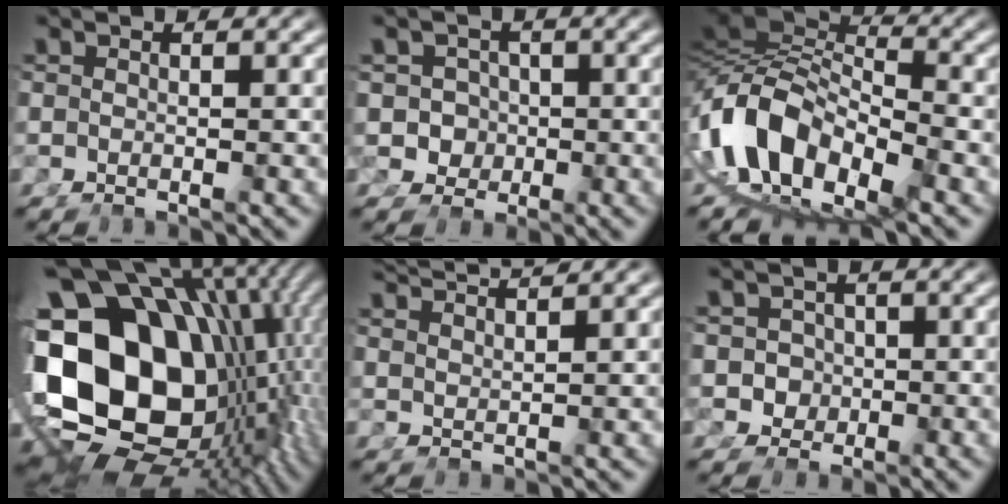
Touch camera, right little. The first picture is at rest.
{"total": 6.8, "force": [-1.2, 6.3, 2.0], "torque": [-0.066, -0.035, -0.011]}
{"total": 14.9, "force": [-1.6, 11.2, 9.7], "torque": [-0.223, -0.052, -0.016]}
{"total": 32.0, "force": [-2.6, 21.4, 23.7], "torque": [-0.382, -0.072, -0.007]}
{"total": 5.0, "force": [4.7, 0.0, 1.5], "torque": [-0.018, 0.008, 0.086]}
{"total": 4.6, "force": [-0.8, 4.4, 1.4], "torque": [-0.046, -0.024, -0.004]}